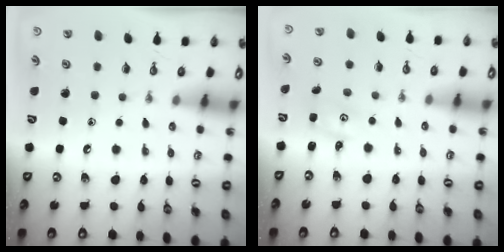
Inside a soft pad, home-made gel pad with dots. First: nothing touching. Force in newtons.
{"total": 1.4, "press": 1.4, "slide": 0.2}